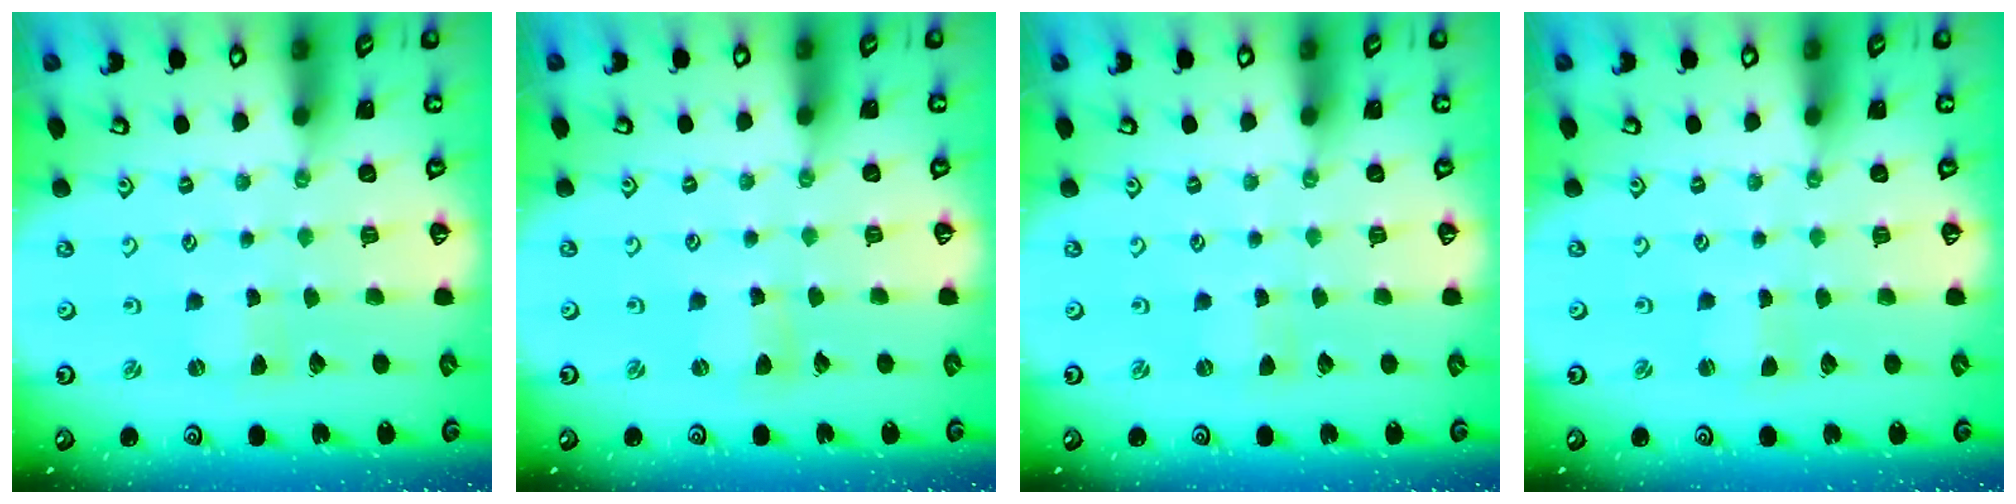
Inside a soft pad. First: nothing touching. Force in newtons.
{"total": 2.6, "press": 2.6, "slide": 0.1}
{"total": 0.0}
{"total": 0.8, "press": 0.8, "slide": 0.0}